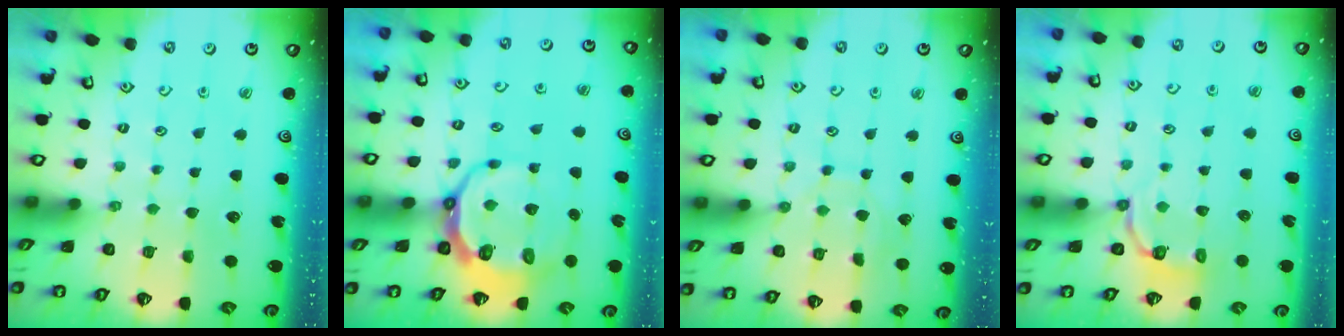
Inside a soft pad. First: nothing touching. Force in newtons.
{"total": 11.0, "press": 10.2, "slide": 4.0}
{"total": 7.2, "press": 7.2, "slide": 0.6}
{"total": 4.2, "press": 2.9, "slide": 3.0}